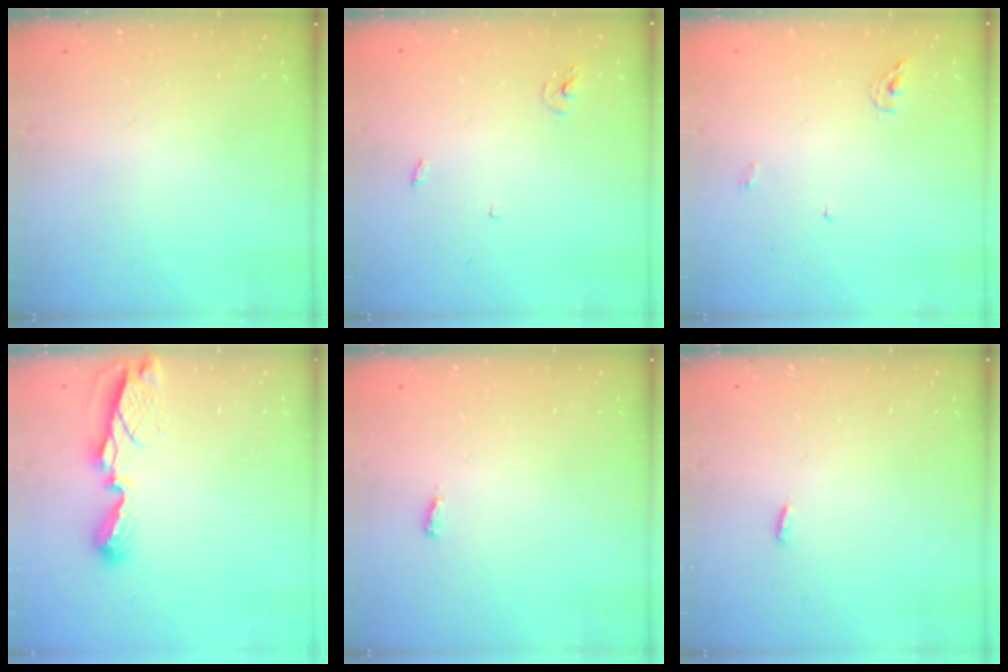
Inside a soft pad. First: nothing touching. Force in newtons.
{"total": 2.9, "press": 2.9, "slide": 0.2}
{"total": 4.3, "press": 4.3, "slide": 0.1}
{"total": 8.3, "press": 8.3, "slide": 0.7}
{"total": 2.6, "press": 2.4, "slide": 1.0}
{"total": 3.0, "press": 2.9, "slide": 0.8}